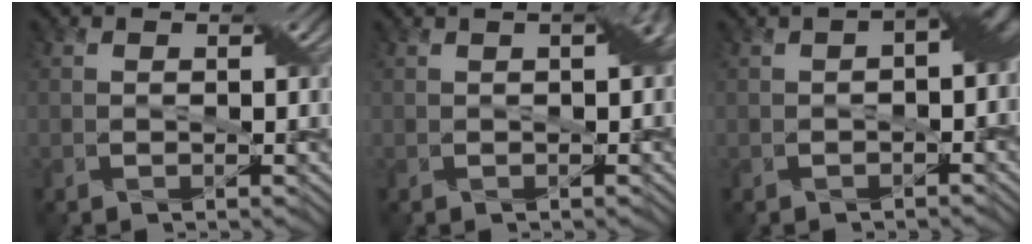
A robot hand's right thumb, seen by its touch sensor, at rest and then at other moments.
{"total": 2.8, "force": [0.7, 0.9, 2.6], "torque": [-0.029, 0.014, 0.006]}
{"total": 6.3, "force": [0.0, 3.3, 5.4], "torque": [-0.058, 0.006, 0.001]}